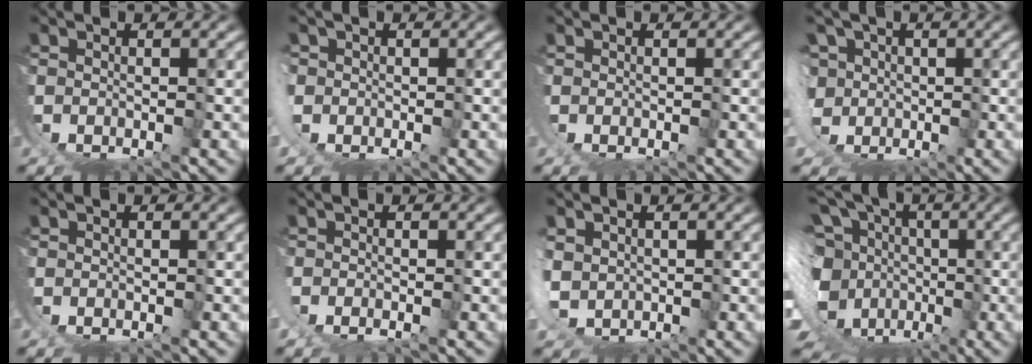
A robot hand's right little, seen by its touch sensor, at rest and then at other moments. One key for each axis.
{"total": 1.4, "fx": -0.1, "fy": 1.2, "fz": 0.7, "tx": -0.039, "ty": -0.011, "tz": 0.003}
{"total": 0.6, "fx": 0.3, "fy": 0.3, "fz": 0.5, "tx": -0.013, "ty": 0.000, "tz": 0.006}
{"total": 9.7, "fx": -0.6, "fy": 8.8, "fz": 4.0, "tx": -0.126, "ty": -0.028, "tz": -0.013}
{"total": 0.0}
{"total": 0.9, "fx": -0.3, "fy": 0.1, "fz": 0.8, "tx": -0.019, "ty": -0.004, "tz": -0.004}
{"total": 2.5, "fx": 0.7, "fy": 1.7, "fz": 1.7, "tx": -0.063, "ty": -0.019, "tz": 0.026}
{"total": 11.9, "fx": -0.1, "fy": 9.0, "fz": 7.8, "tx": -0.154, "ty": -0.038, "tz": 0.001}